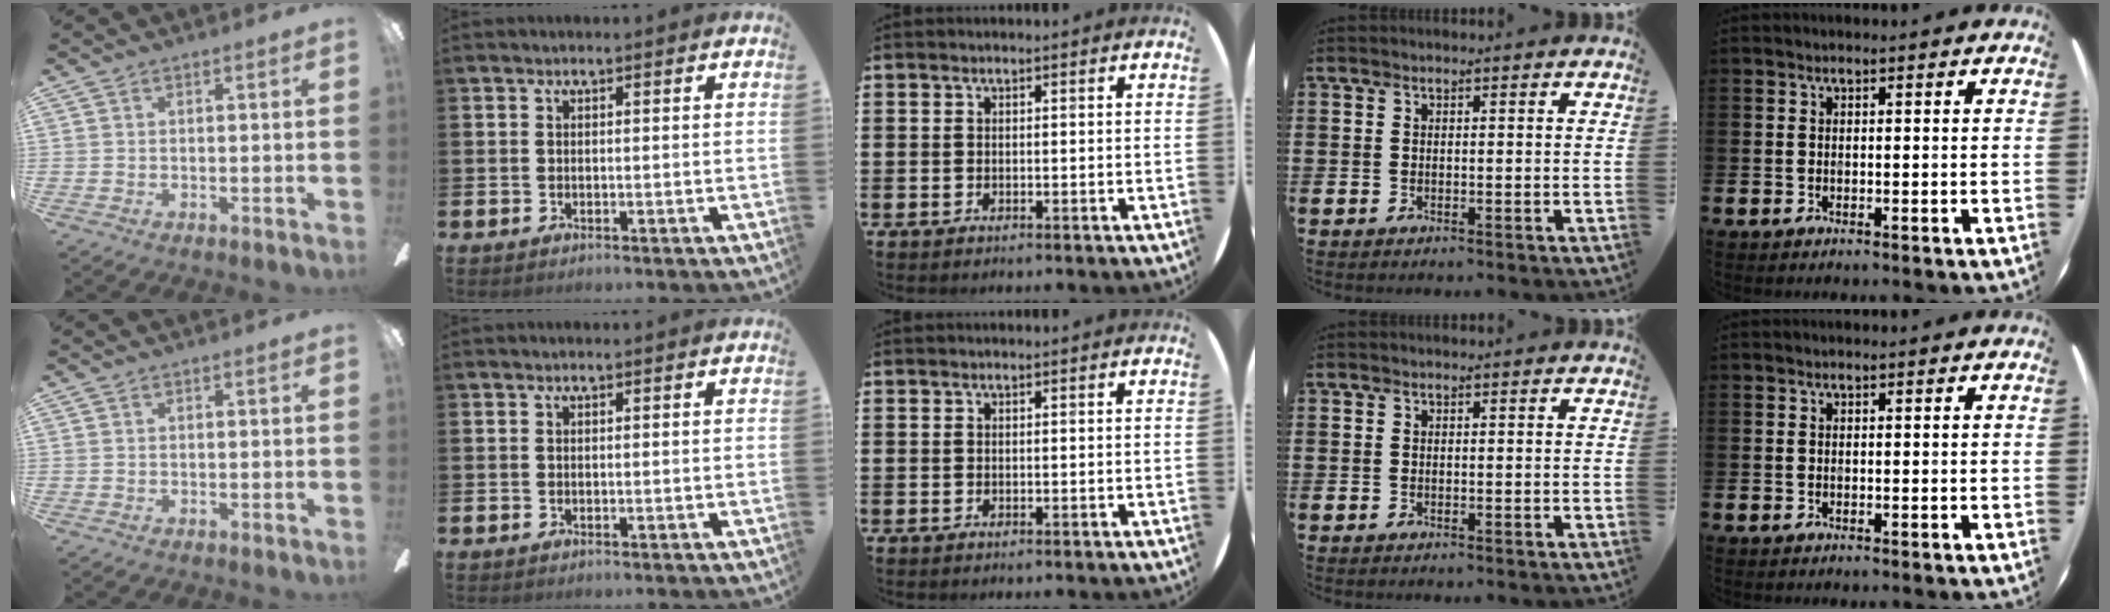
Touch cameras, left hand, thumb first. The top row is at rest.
{}